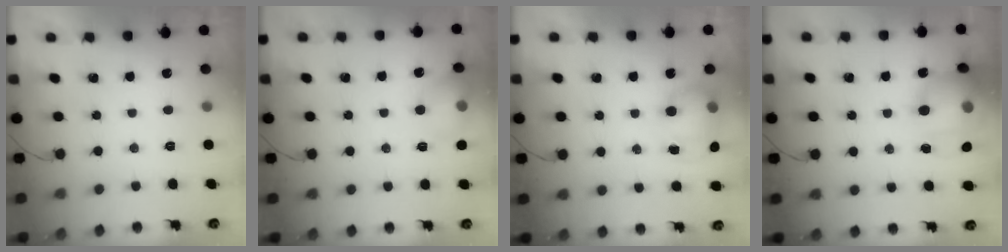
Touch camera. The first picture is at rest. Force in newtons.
{"total": 9.1, "press": 9.0, "slide": 1.4}
{"total": 11.9, "press": 9.5, "slide": 7.1}
{"total": 18.0, "press": 17.7, "slide": 2.9}